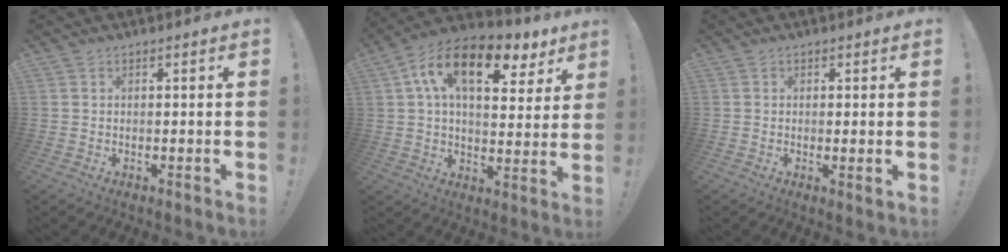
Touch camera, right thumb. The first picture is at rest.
{"total": 17.1, "force": [7.5, 8.6, 12.8], "torque": [-0.206, -0.025, 0.125]}
{"total": 1.9, "force": [0.6, 0.2, 1.8], "torque": [-0.021, -0.004, 0.008]}